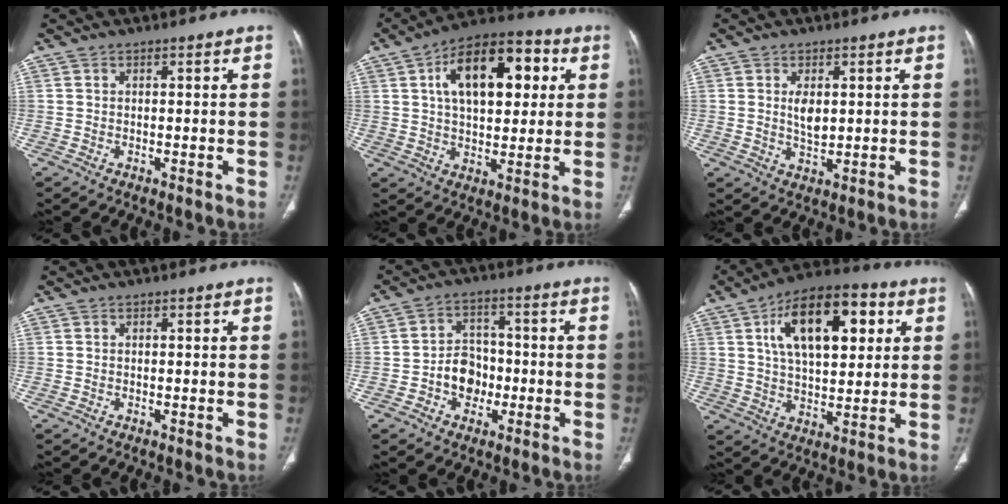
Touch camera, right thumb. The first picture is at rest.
{"total": 18.1, "force": [5.0, 9.7, 14.5], "torque": [-0.193, 0.014, 0.074]}
{"total": 4.2, "force": [0.9, 2.2, 3.5], "torque": [-0.056, -0.011, 0.022]}
{"total": 0.0}
{"total": 7.2, "force": [-2.0, 6.0, 3.6], "torque": [-0.025, 0.026, -0.037]}
{"total": 19.0, "force": [6.3, 9.4, 15.2], "torque": [-0.211, 0.000, 0.101]}